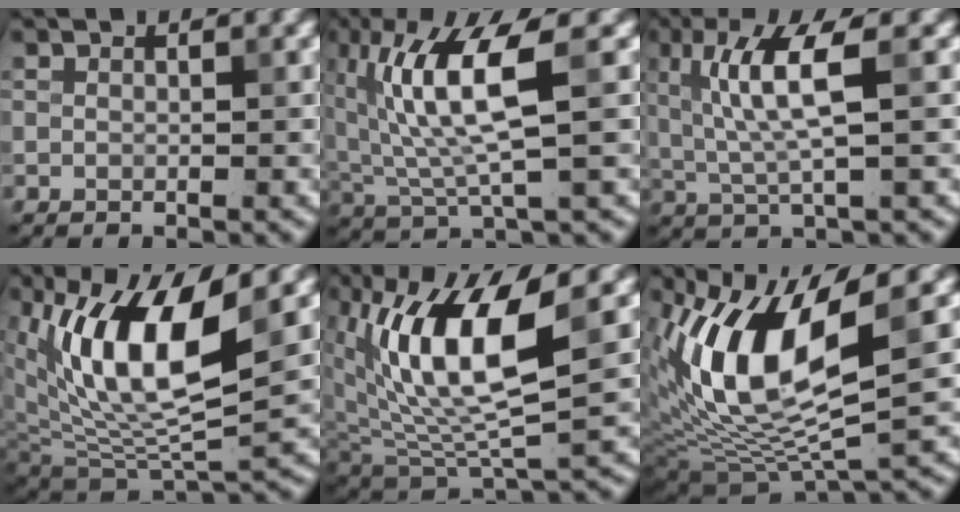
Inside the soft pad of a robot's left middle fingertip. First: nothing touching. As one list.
[{"total": 7.7, "force": [2.2, 1.9, 7.1], "torque": [-0.143, -0.005, 0.043]}, {"total": 5.5, "force": [1.2, 0.9, 5.3], "torque": [-0.110, 0.001, 0.027]}, {"total": 10.5, "force": [3.7, 4.2, 8.9], "torque": [-0.164, -0.008, 0.071]}, {"total": 9.9, "force": [2.5, 3.6, 8.9], "torque": [-0.168, -0.003, 0.045]}, {"total": 11.4, "force": [3.1, 4.5, 10.0], "torque": [-0.198, -0.005, 0.062]}]